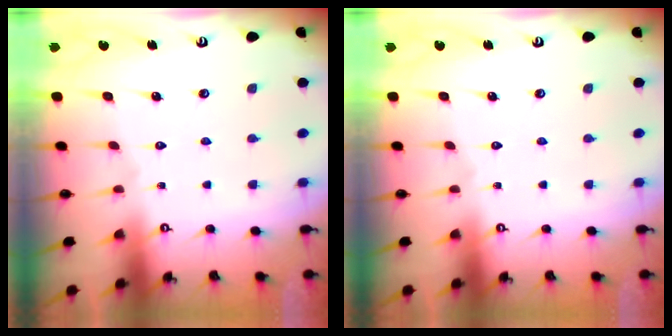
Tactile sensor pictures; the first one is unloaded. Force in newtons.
{"total": 0.0}